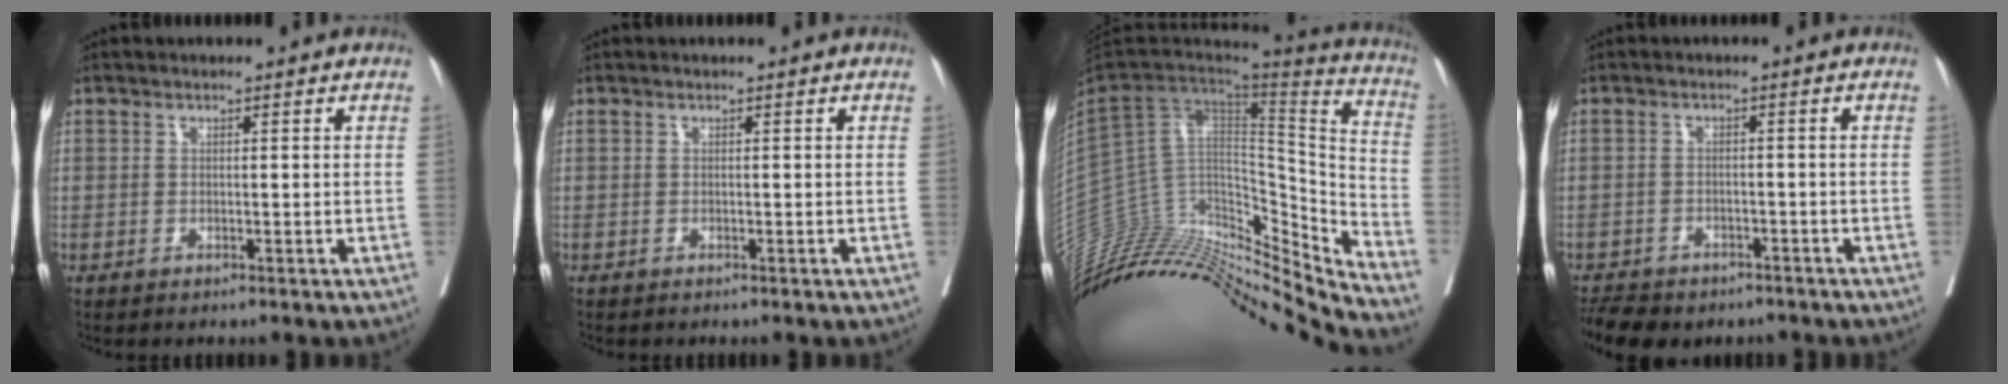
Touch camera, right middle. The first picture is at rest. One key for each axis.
{"total": 0.0}
{"total": 30.1, "fx": -28.0, "fy": 5.6, "fz": 9.6, "tx": -0.149, "ty": 0.011, "tz": -0.431}
{"total": 9.3, "fx": -7.2, "fy": 4.6, "fz": 3.6, "tx": -0.070, "ty": -0.002, "tz": -0.100}